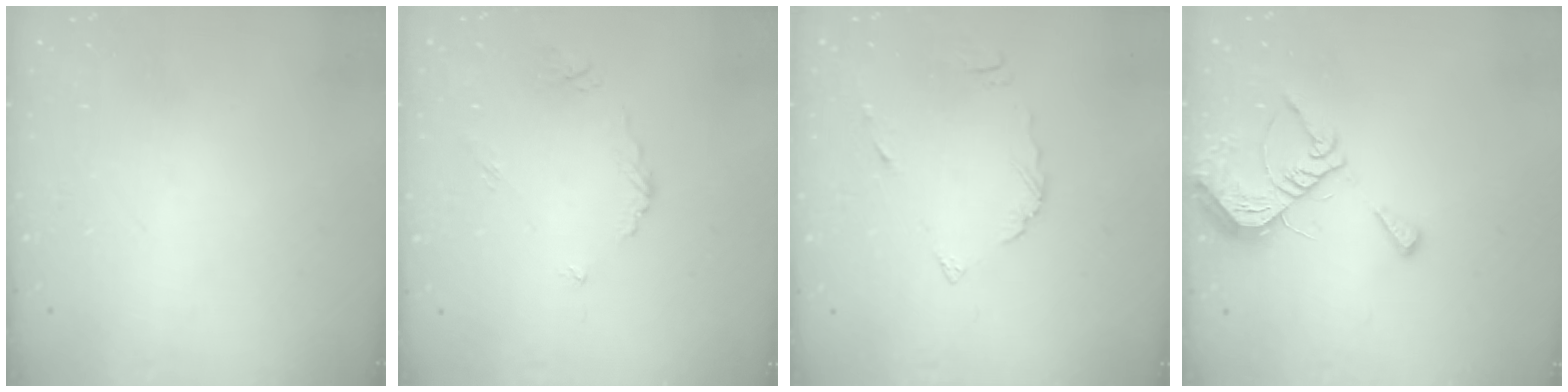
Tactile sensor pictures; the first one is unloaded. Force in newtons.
{"total": 4.8, "press": 4.8, "slide": 0.3}
{"total": 5.3, "press": 5.2, "slide": 0.6}
{"total": 9.4, "press": 9.4, "slide": 0.2}